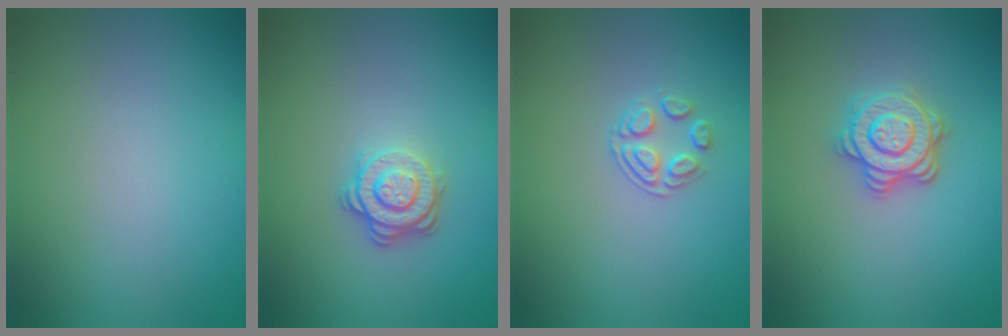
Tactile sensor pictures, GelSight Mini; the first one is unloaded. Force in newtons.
{"total": 3.0, "press": 2.6, "slide": 1.5}
{"total": 1.8, "press": 1.2, "slide": 1.4}
{"total": 3.5, "press": 3.0, "slide": 1.9}